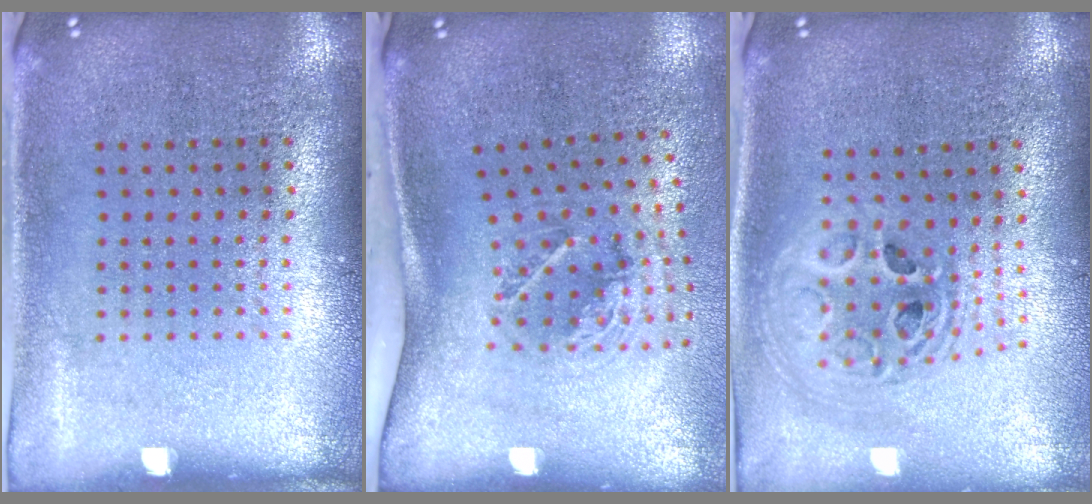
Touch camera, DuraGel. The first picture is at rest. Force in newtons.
{"total": 2.0, "press": 1.3, "slide": 1.6}
{"total": 2.1, "press": 1.7, "slide": 1.2}